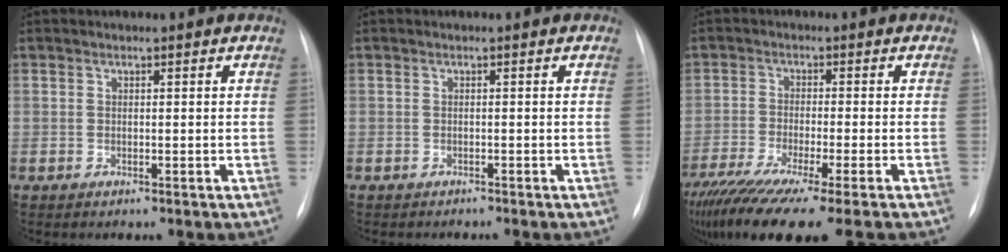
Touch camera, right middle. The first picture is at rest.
{"total": 1.1, "force": [-1.1, 0.2, 0.2], "torque": [-0.004, -0.003, -0.016]}
{"total": 16.6, "force": [-13.1, -0.1, 10.2], "torque": [-0.173, -0.054, -0.215]}